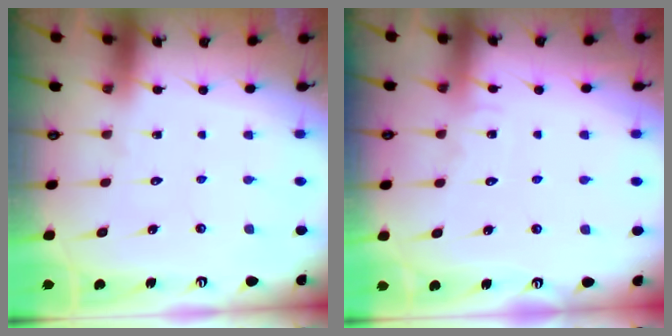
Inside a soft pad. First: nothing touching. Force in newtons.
{"total": 6.0, "press": 6.0, "slide": 0.6}